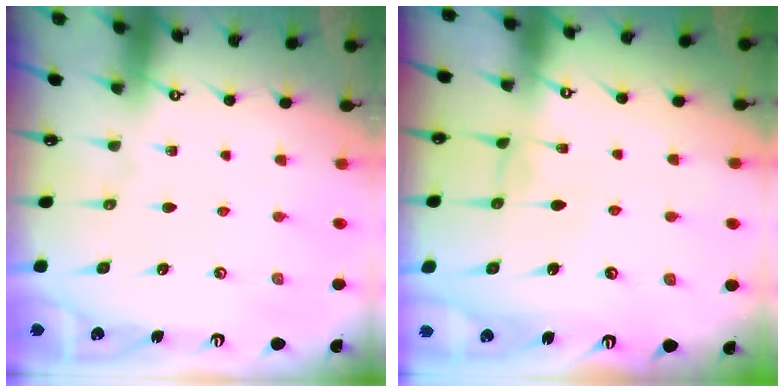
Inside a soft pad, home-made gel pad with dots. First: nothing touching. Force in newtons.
{"total": 0.8, "press": 0.7, "slide": 0.5}